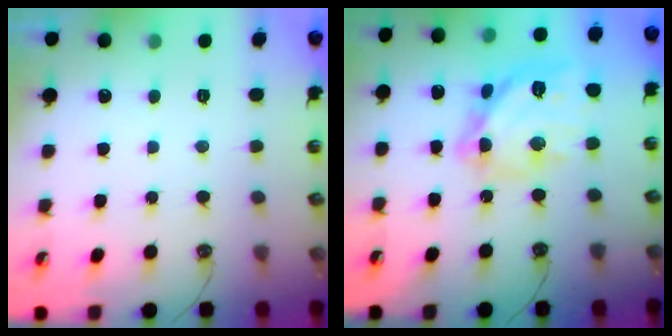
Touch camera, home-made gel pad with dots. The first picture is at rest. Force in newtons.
{"total": 17.4, "press": 17.3, "slide": 1.5}